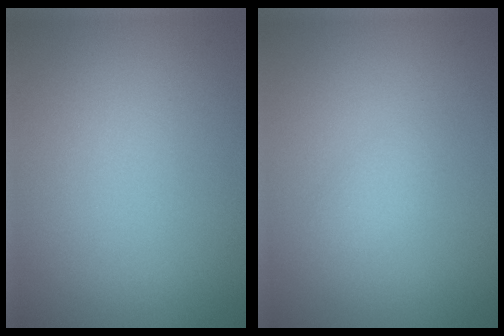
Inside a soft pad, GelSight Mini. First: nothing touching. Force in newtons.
{"total": 1.0, "press": 1.0, "slide": 0.0}